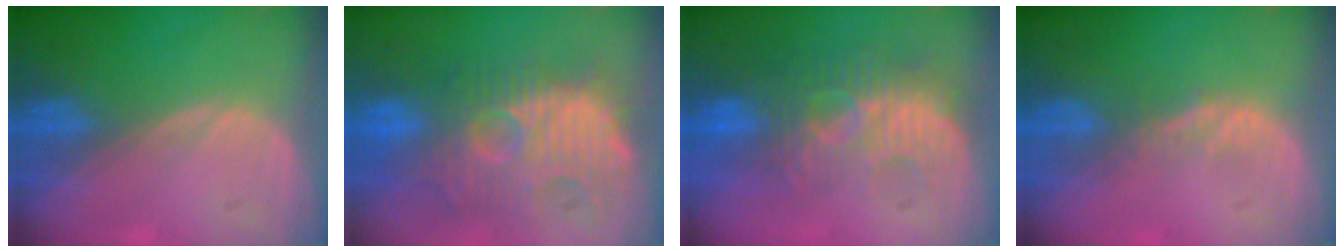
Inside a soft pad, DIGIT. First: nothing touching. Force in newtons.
{"total": 12.4, "press": 12.0, "slide": 3.4}
{"total": 9.4, "press": 8.9, "slide": 2.9}
{"total": 1.4, "press": 1.4, "slide": 0.1}